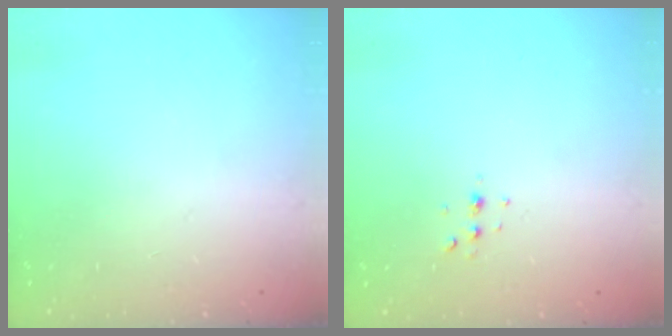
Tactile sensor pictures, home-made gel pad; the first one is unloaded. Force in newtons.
{"total": 4.0, "press": 3.6, "slide": 1.8}